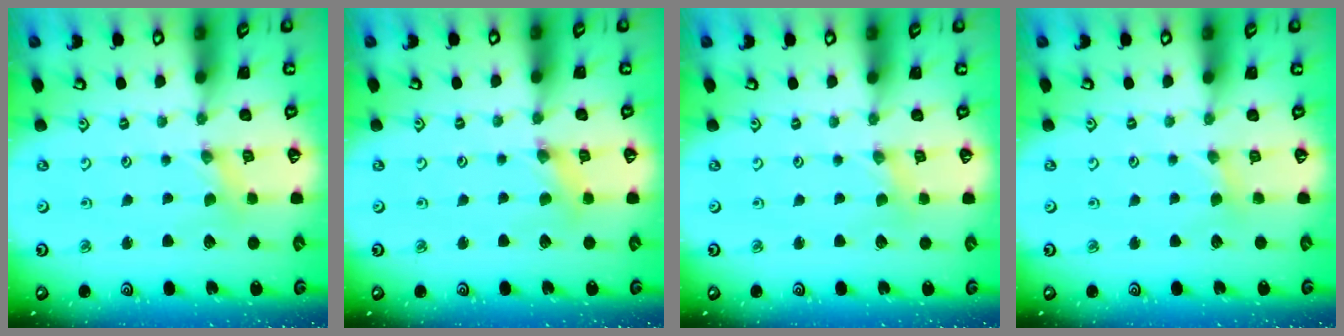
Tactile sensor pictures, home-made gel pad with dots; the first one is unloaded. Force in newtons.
{"total": 1.8, "press": 1.8, "slide": 0.3}
{"total": 0.0}
{"total": 2.2, "press": 2.2, "slide": 0.4}